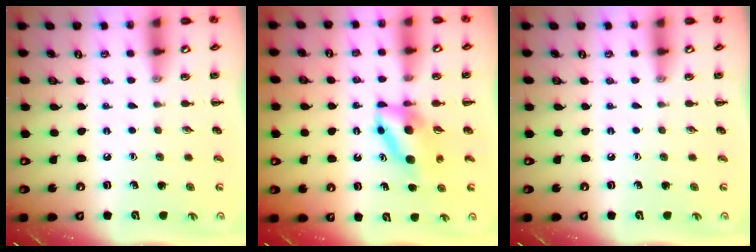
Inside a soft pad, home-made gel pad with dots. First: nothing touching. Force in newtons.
{"total": 7.6, "press": 7.4, "slide": 1.6}
{"total": 0.0}